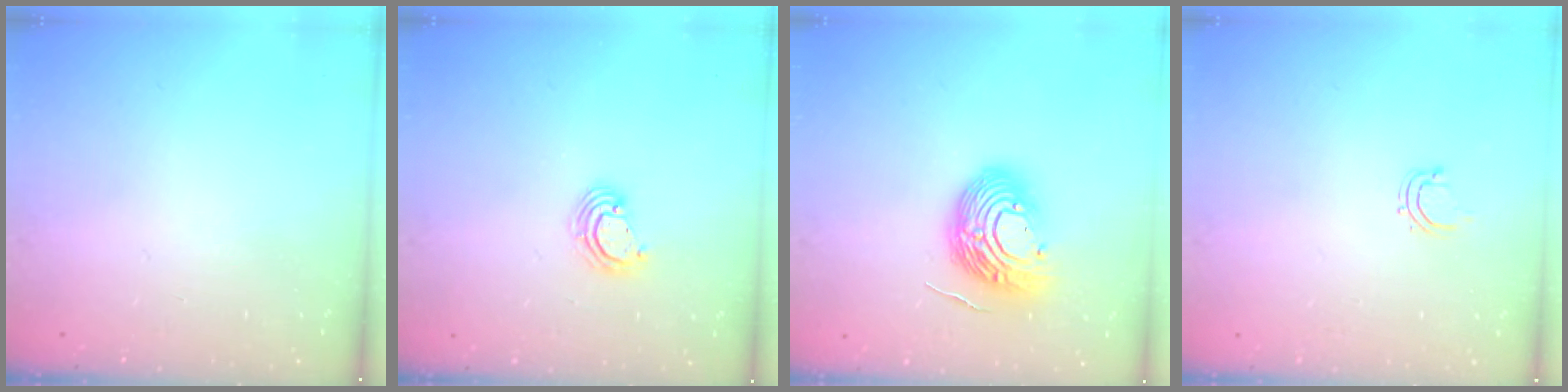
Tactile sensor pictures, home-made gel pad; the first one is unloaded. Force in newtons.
{"total": 3.5, "press": 3.5, "slide": 0.2}
{"total": 13.7, "press": 13.6, "slide": 1.8}
{"total": 2.8, "press": 2.8, "slide": 0.5}